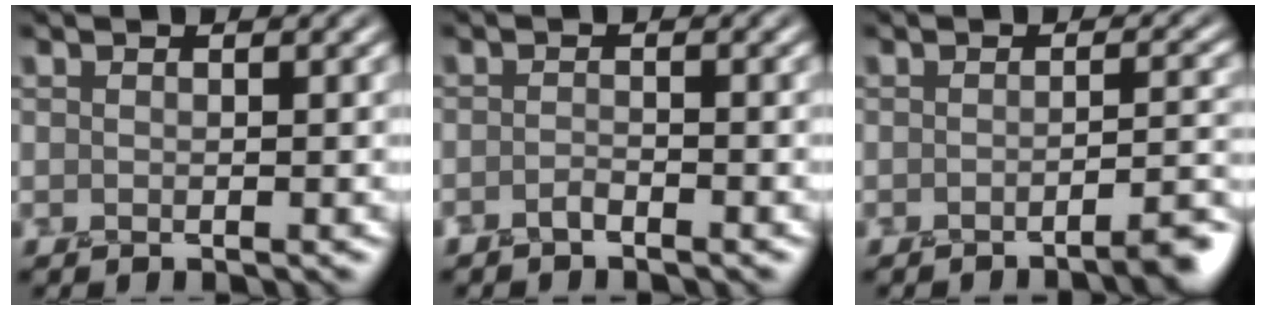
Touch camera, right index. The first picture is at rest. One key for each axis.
{"total": 0.8, "fx": -0.7, "fy": 0.2, "fz": 0.2, "tx": -0.002, "ty": 0.009, "tz": -0.017}
{"total": 3.1, "fx": -2.0, "fy": 0.5, "fz": 2.2, "tx": -0.021, "ty": 0.005, "tz": -0.043}